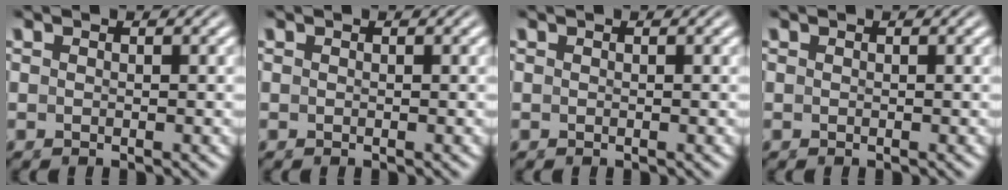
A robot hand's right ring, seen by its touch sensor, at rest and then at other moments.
{"total": 0.0}
{"total": 0.0}
{"total": 0.0}